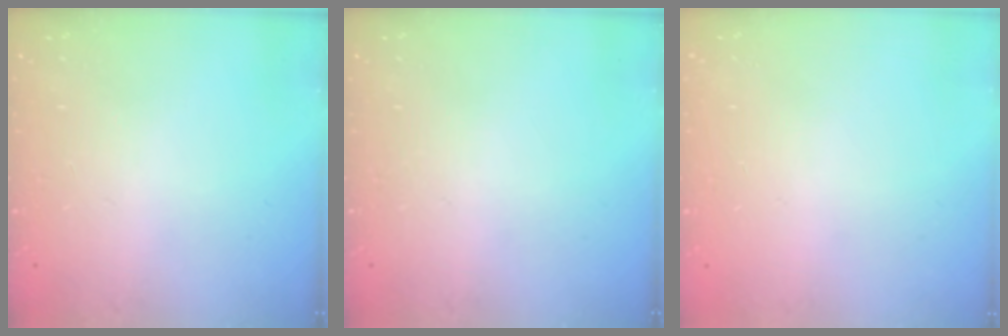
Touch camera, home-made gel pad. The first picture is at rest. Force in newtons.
{"total": 0.0}
{"total": 0.0}